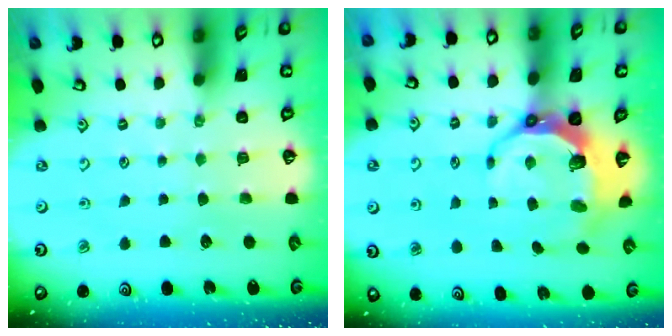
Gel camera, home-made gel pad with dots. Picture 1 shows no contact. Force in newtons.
{"total": 9.5, "press": 8.1, "slide": 5.0}